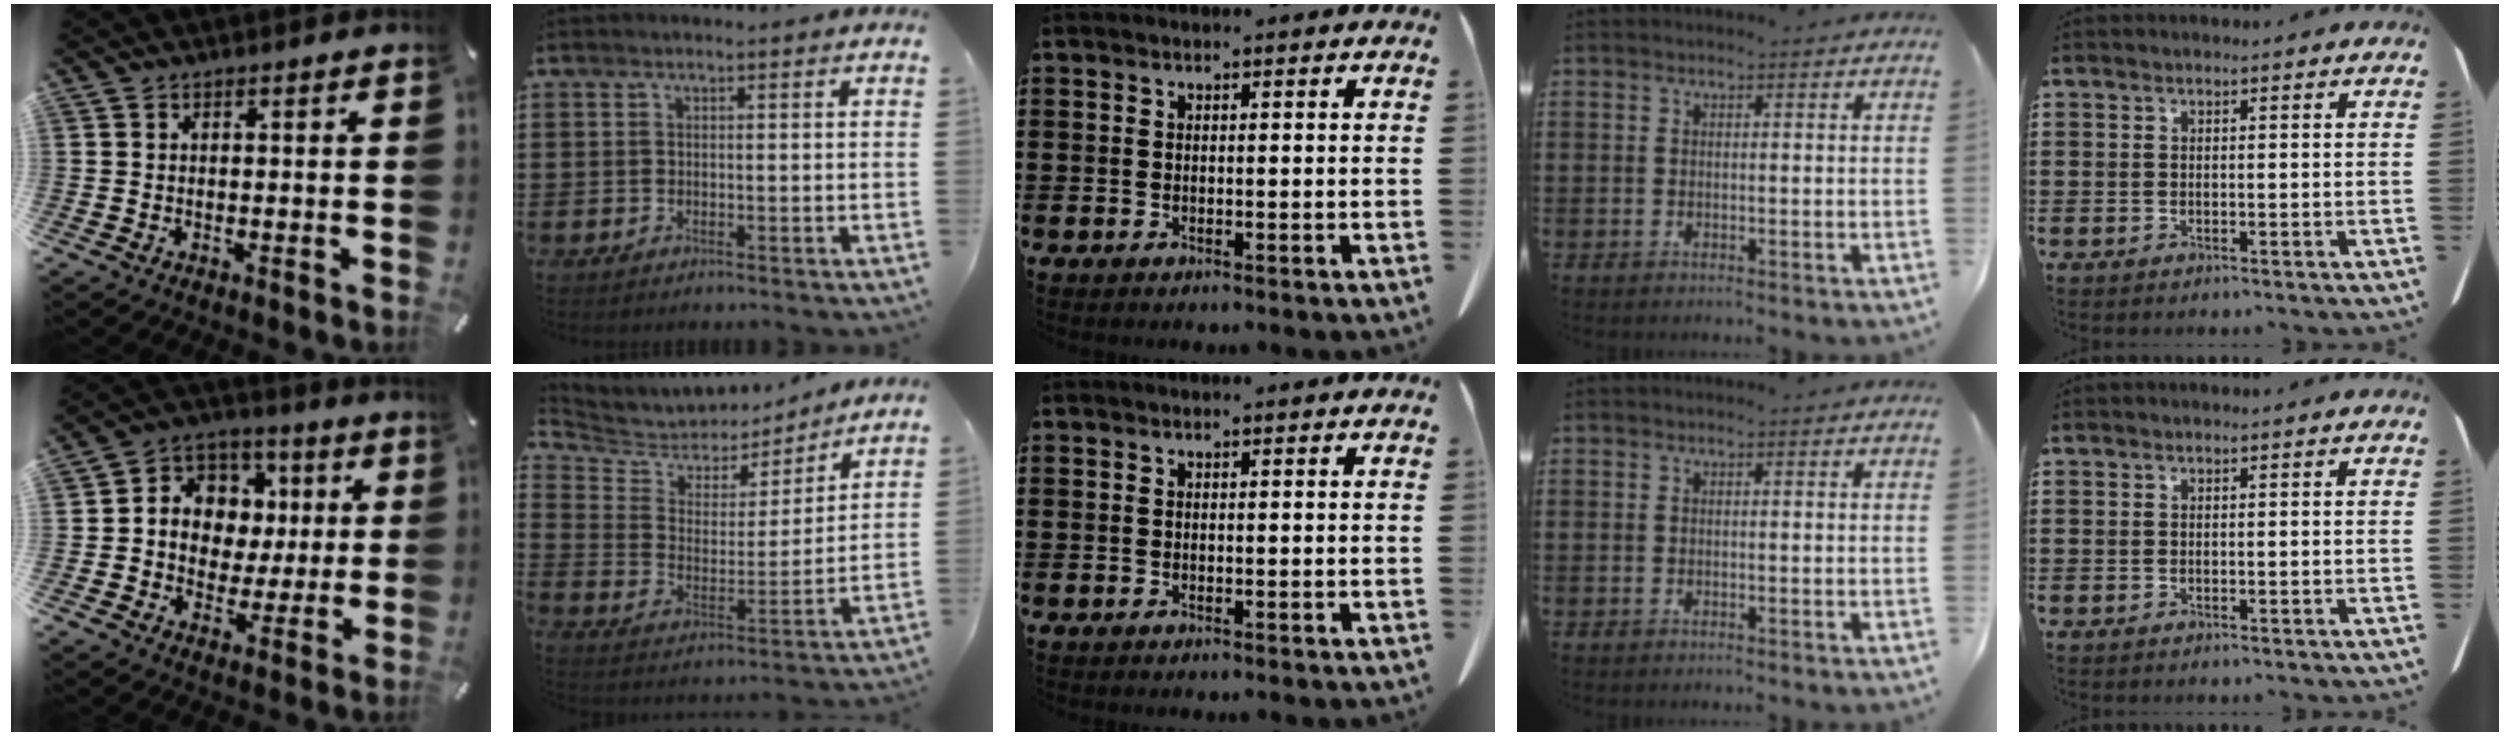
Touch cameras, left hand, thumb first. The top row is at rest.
{"thumb": {"total": 9.8, "force": [0.0, 9.5, 2.4], "torque": [-0.047, 0.006, 0.006]}, "index": {"total": 5.4, "force": [5.0, 1.9, 0.1], "torque": [-0.041, -0.040, 0.083]}}